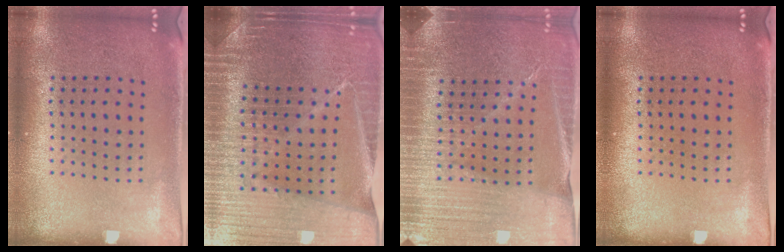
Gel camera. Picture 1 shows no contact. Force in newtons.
{"total": 5.0, "press": 4.6, "slide": 1.9}
{"total": 4.4, "press": 4.1, "slide": 1.7}
{"total": 0.0}